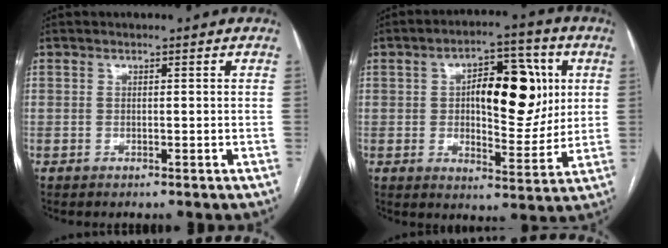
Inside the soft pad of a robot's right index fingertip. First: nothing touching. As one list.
[{"total": 13.3, "force": [2.8, 5.3, 11.9], "torque": [-0.174, 0.021, 0.046]}]